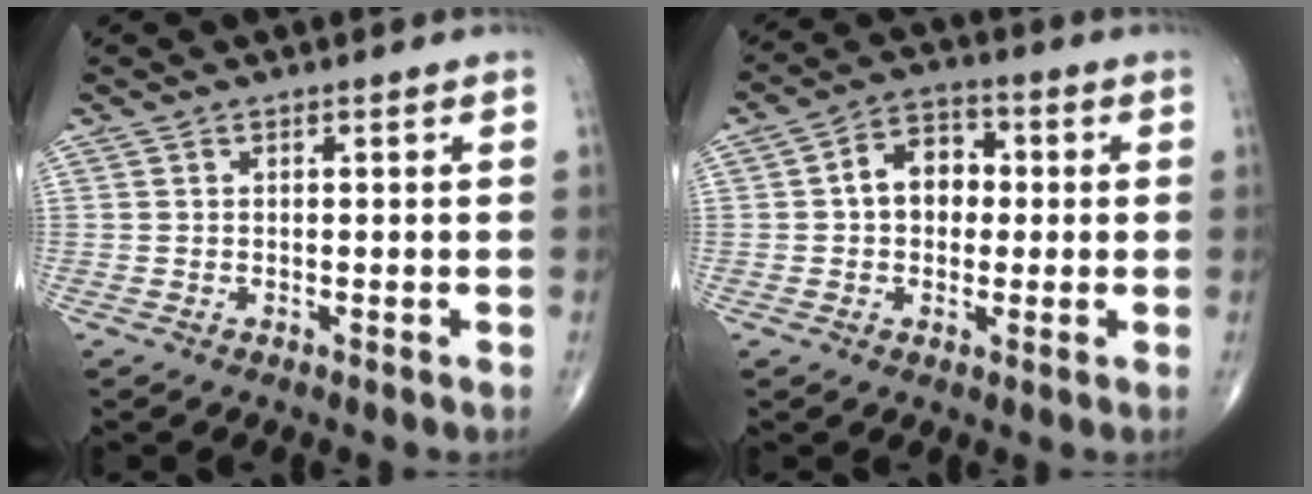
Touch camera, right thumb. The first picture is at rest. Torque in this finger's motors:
{"motor_torque": [-0.07, 0.38, 0.62, 0.05, 0.13]}